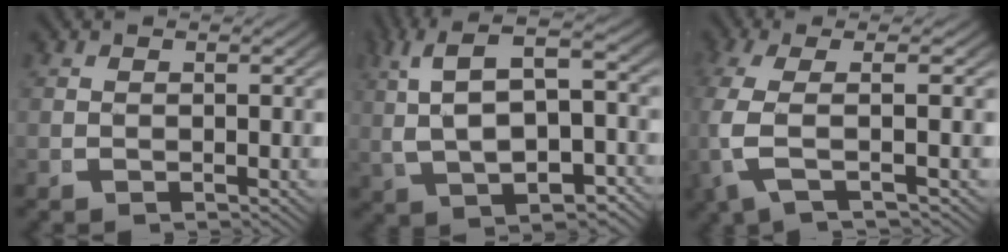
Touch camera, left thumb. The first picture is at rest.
{"total": 9.6, "force": [2.1, 5.2, 7.7], "torque": [-0.129, 0.014, 0.041]}
{"total": 6.4, "force": [-0.1, 2.3, 6.0], "torque": [-0.158, -0.005, 0.008]}